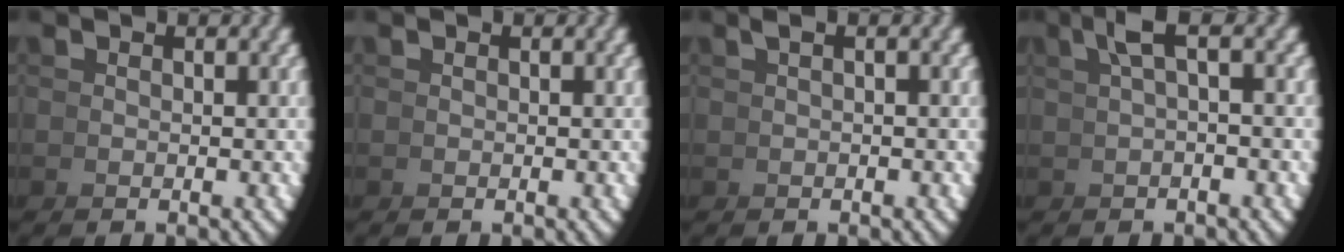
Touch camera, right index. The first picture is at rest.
{"total": 0.0}
{"total": 2.0, "force": [1.2, 0.2, 1.7], "torque": [-0.007, 0.027, 0.010]}
{"total": 3.0, "force": [1.9, -0.8, 2.2], "torque": [-0.020, 0.024, 0.033]}